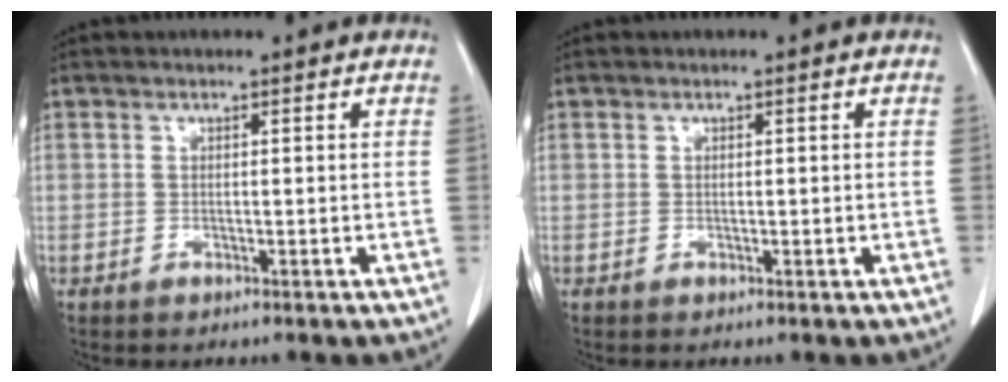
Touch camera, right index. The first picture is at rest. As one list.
[{"total": 0.0}]